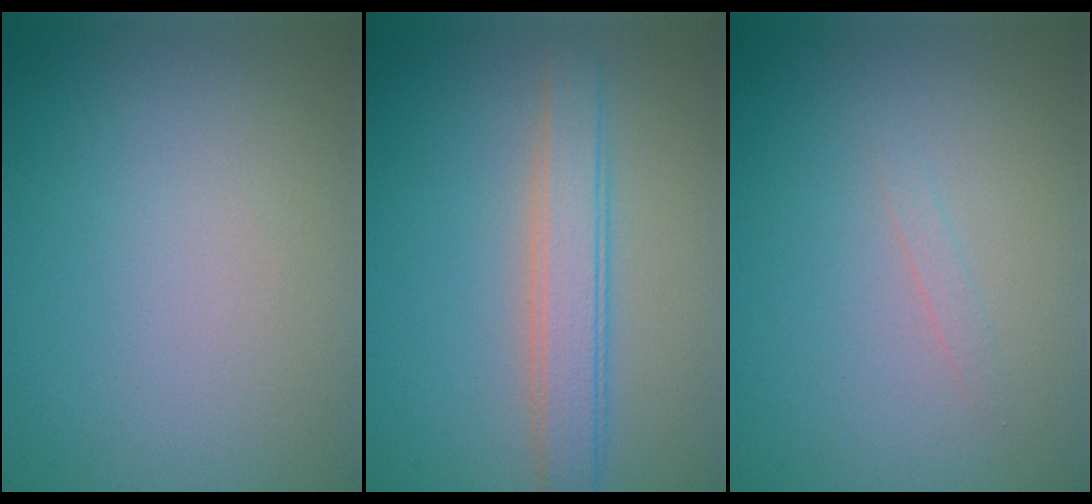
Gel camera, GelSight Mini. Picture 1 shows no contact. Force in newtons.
{"total": 3.6, "press": 3.6, "slide": 0.1}
{"total": 0.6, "press": 0.6, "slide": 0.0}